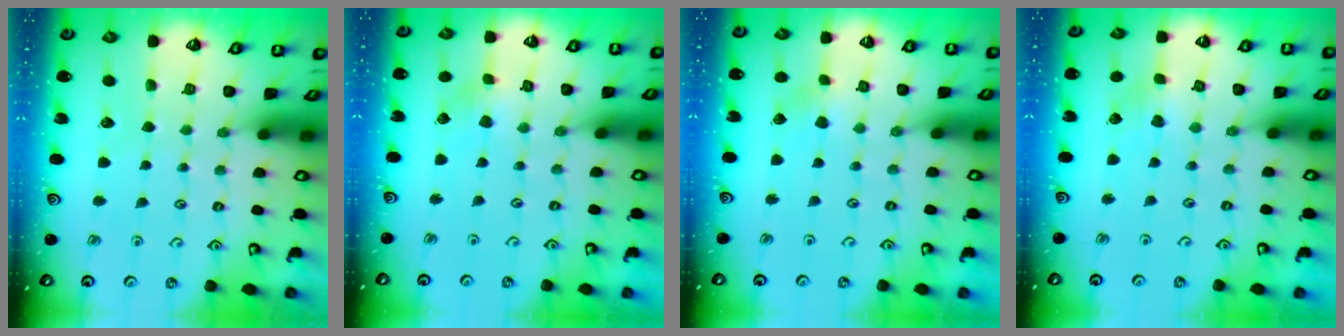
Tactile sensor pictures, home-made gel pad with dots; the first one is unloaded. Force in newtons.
{"total": 2.1, "press": 2.1, "slide": 0.1}
{"total": 2.4, "press": 2.4, "slide": 0.3}
{"total": 2.8, "press": 2.8, "slide": 0.2}